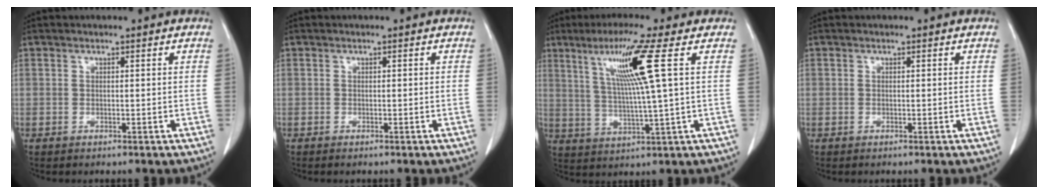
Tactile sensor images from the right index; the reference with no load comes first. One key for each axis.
{"total": 0.5, "fx": -0.3, "fy": -0.2, "fz": 0.4, "tx": -0.014, "ty": -0.003, "tz": -0.004}
{"total": 10.3, "fx": 3.9, "fy": -2.3, "fz": 9.2, "tx": -0.170, "ty": 0.003, "tz": 0.079}
{"total": 0.0}